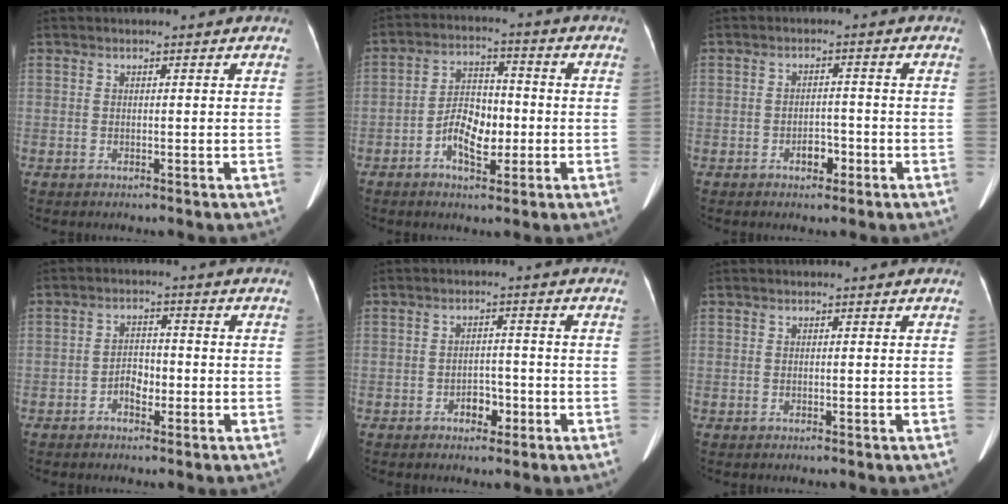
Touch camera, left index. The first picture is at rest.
{"total": 7.5, "force": [-2.4, 3.7, 6.1], "torque": [-0.121, 0.013, -0.041]}
{"total": 3.0, "force": [-1.6, 1.6, 1.9], "torque": [-0.026, 0.007, -0.024]}
{"total": 3.2, "force": [-1.5, 1.8, 2.2], "torque": [-0.041, 0.009, -0.029]}
{"total": 3.3, "force": [-1.8, 2.0, 2.0], "torque": [-0.028, 0.009, -0.025]}
{"total": 0.0}